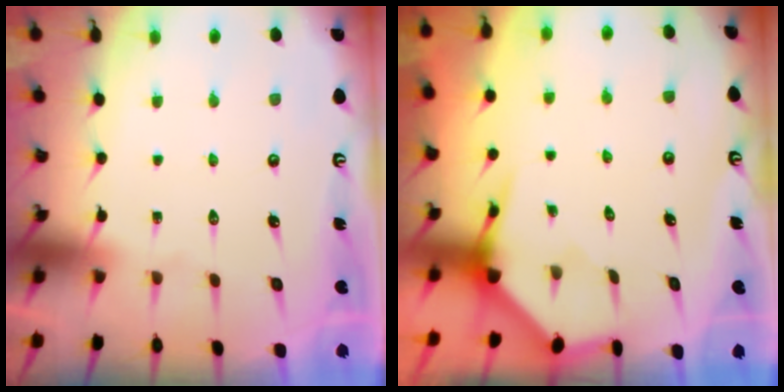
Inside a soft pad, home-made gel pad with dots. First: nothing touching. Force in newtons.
{"total": 4.0, "press": 4.0, "slide": 0.4}